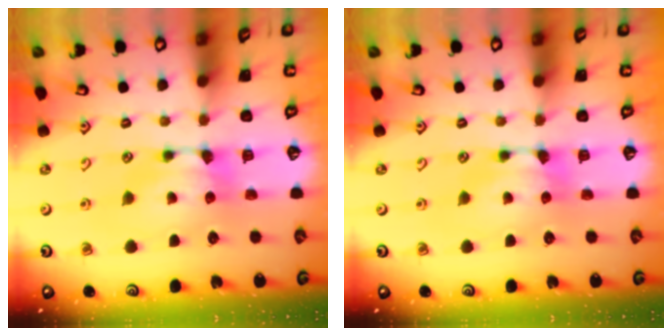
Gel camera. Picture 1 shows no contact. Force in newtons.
{"total": 0.0}